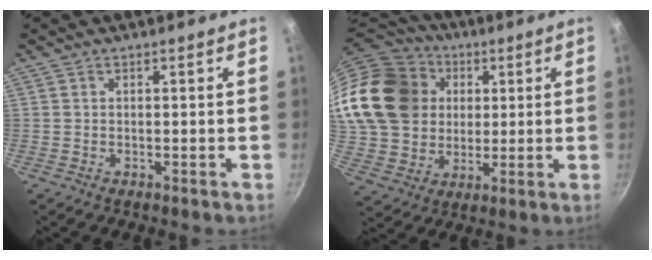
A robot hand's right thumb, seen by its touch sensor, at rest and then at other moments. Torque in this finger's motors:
{"motor_torque": [2.35, 2.66, 1.20, -0.27, 0.36]}